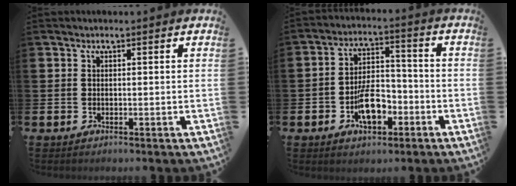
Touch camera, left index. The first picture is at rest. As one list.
[{"total": 7.4, "force": [-3.0, 4.1, 5.4], "torque": [-0.100, 0.012, -0.057]}]